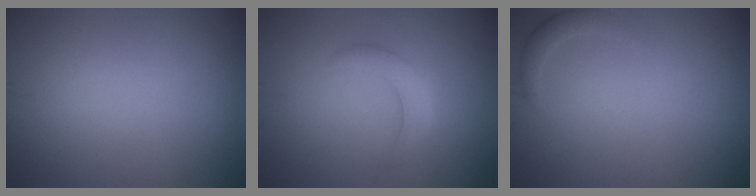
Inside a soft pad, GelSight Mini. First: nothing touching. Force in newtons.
{"total": 2.5, "press": 2.5, "slide": 0.1}
{"total": 1.2, "press": 1.2, "slide": 0.2}